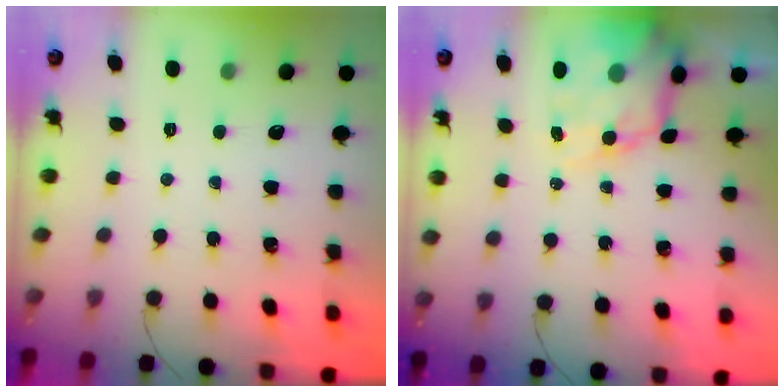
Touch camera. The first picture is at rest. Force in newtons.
{"total": 12.5, "press": 12.0, "slide": 3.5}